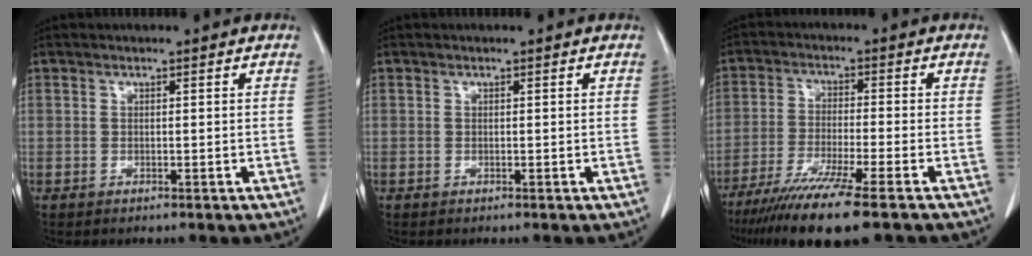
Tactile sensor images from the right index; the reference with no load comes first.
{"total": 0.0}
{"total": 12.8, "force": [-9.5, -0.3, 8.5], "torque": [-0.150, -0.036, -0.157]}